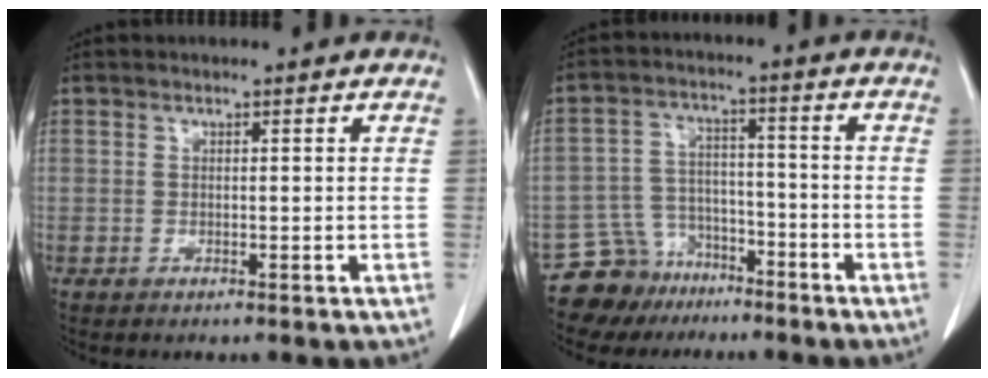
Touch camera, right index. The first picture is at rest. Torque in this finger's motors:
{"motor_torque": [-1.31, -0.02, -1.04, -0.21]}